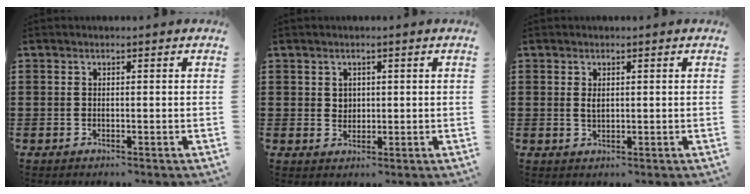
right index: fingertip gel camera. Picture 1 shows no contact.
{"total": 1.8, "force": [0.8, 1.5, 0.4], "torque": [-0.014, 0.007, 0.014]}
{"total": 1.6, "force": [0.4, 0.8, 1.3], "torque": [-0.029, 0.005, 0.007]}